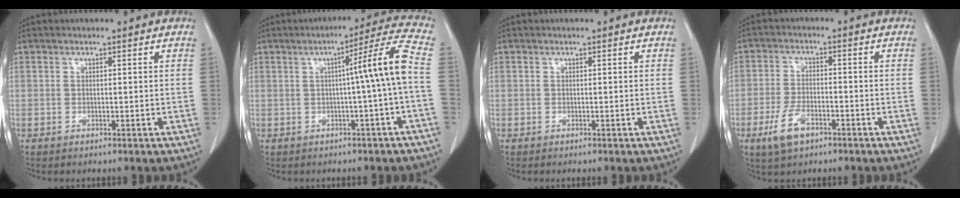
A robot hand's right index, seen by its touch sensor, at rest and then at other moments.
{"total": 8.4, "force": [-0.5, -1.6, 8.2], "torque": [-0.113, 0.018, -0.006]}
{"total": 0.0}
{"total": 5.8, "force": [-3.2, 2.5, 4.1], "torque": [-0.088, -0.005, -0.054]}